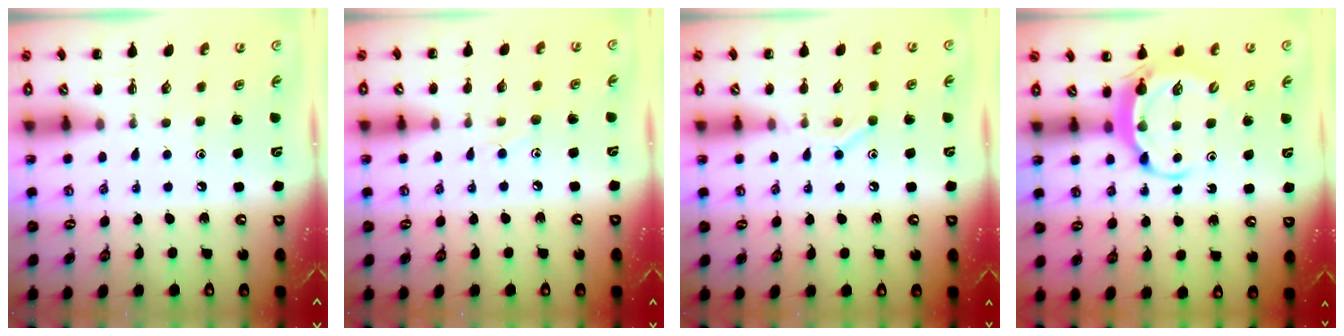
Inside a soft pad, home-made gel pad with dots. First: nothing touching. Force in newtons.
{"total": 4.7, "press": 4.4, "slide": 1.5}
{"total": 8.7, "press": 8.5, "slide": 1.6}
{"total": 5.8, "press": 5.8, "slide": 0.5}